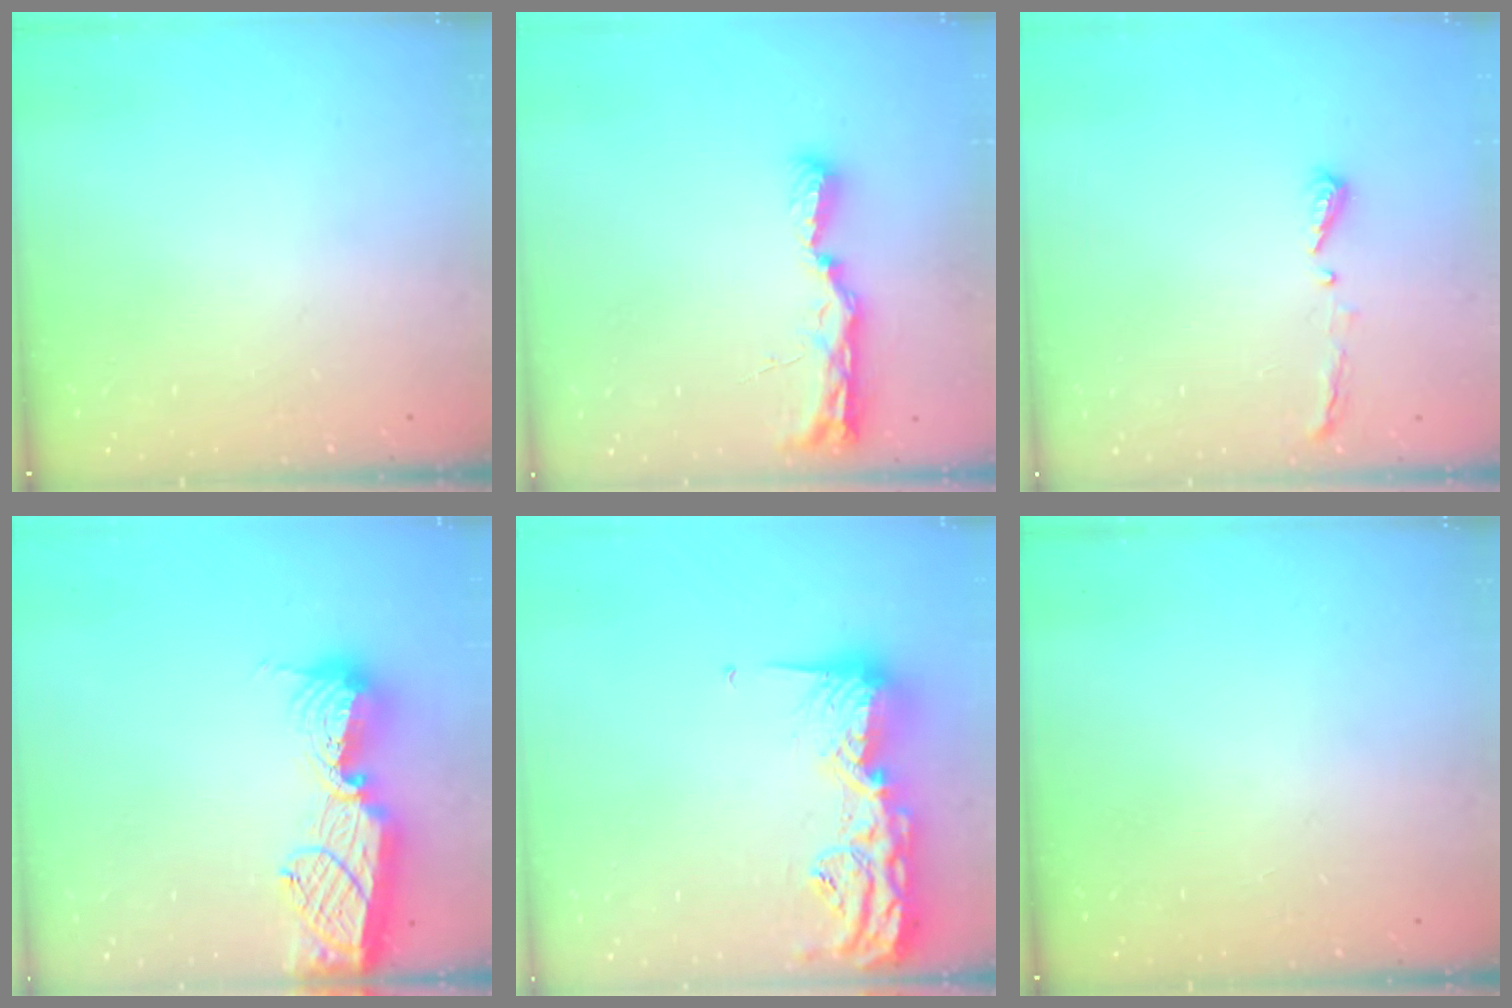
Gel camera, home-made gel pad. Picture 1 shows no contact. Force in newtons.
{"total": 8.8, "press": 8.7, "slide": 0.9}
{"total": 4.4, "press": 4.3, "slide": 0.6}
{"total": 15.2, "press": 15.1, "slide": 1.3}
{"total": 17.7, "press": 17.6, "slide": 0.9}
{"total": 0.0}